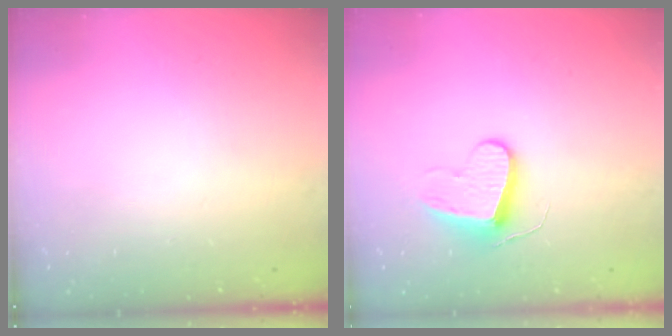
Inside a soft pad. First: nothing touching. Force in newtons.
{"total": 9.4, "press": 9.4, "slide": 0.9}